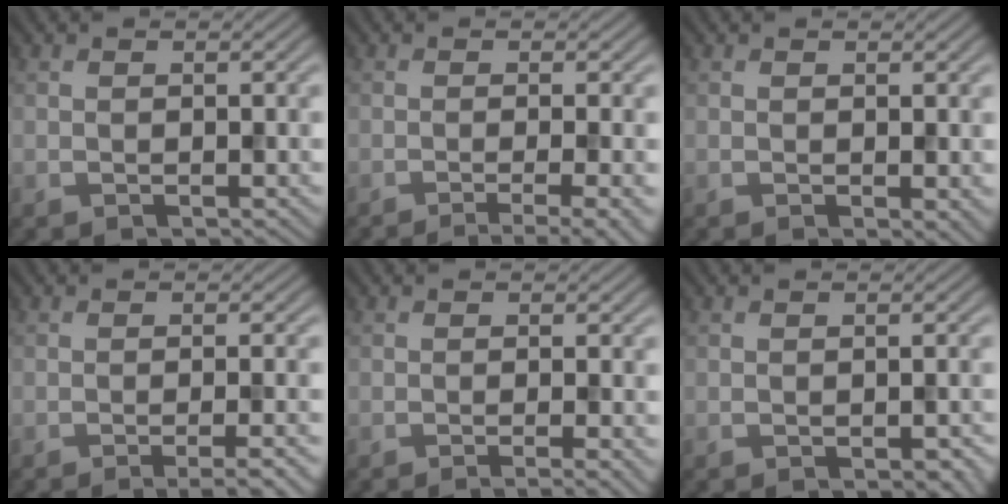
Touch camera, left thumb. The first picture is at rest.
{"total": 5.0, "force": [-2.5, 1.0, 4.2], "torque": [-0.050, 0.001, -0.043]}
{"total": 1.3, "force": [0.0, 0.5, 1.2], "torque": [-0.013, -0.006, 0.002]}
{"total": 4.8, "force": [-2.4, 0.9, 4.0], "torque": [-0.048, 0.009, -0.042]}
{"total": 2.7, "force": [-1.2, 0.5, 2.4], "torque": [-0.031, -0.001, -0.026]}
{"total": 2.6, "force": [-1.5, 1.0, 1.9], "torque": [-0.022, -0.005, -0.010]}